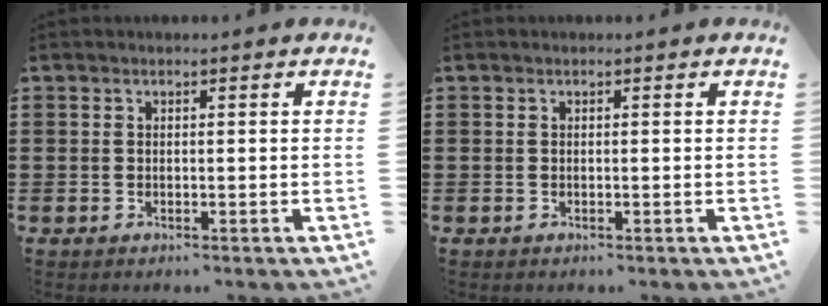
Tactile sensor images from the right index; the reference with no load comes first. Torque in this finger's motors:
{"motor_torque": [0.00, 0.00, 0.00, 0.00]}